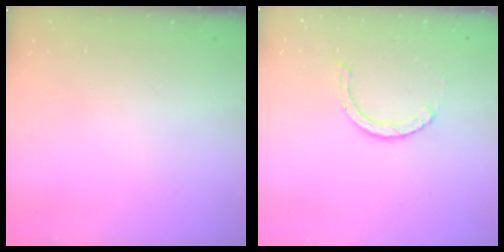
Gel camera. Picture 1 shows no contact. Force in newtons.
{"total": 0.9, "press": 0.9, "slide": 0.1}